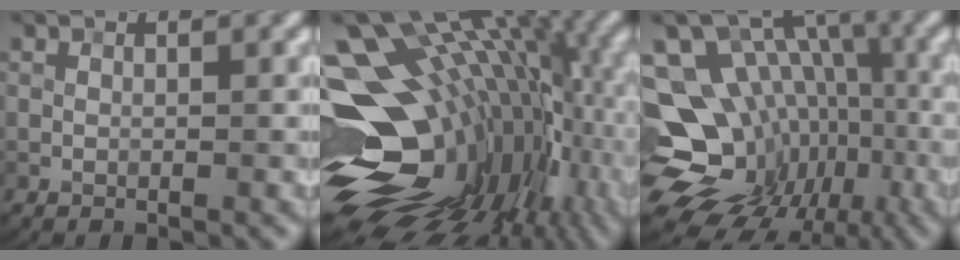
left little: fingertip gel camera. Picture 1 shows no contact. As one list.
[{"total": 18.4, "force": [-0.3, 12.0, 14.0], "torque": [-0.213, -0.006, 0.008]}, {"total": 16.2, "force": [-3.9, 12.9, 8.9], "torque": [-0.155, 0.011, -0.040]}]